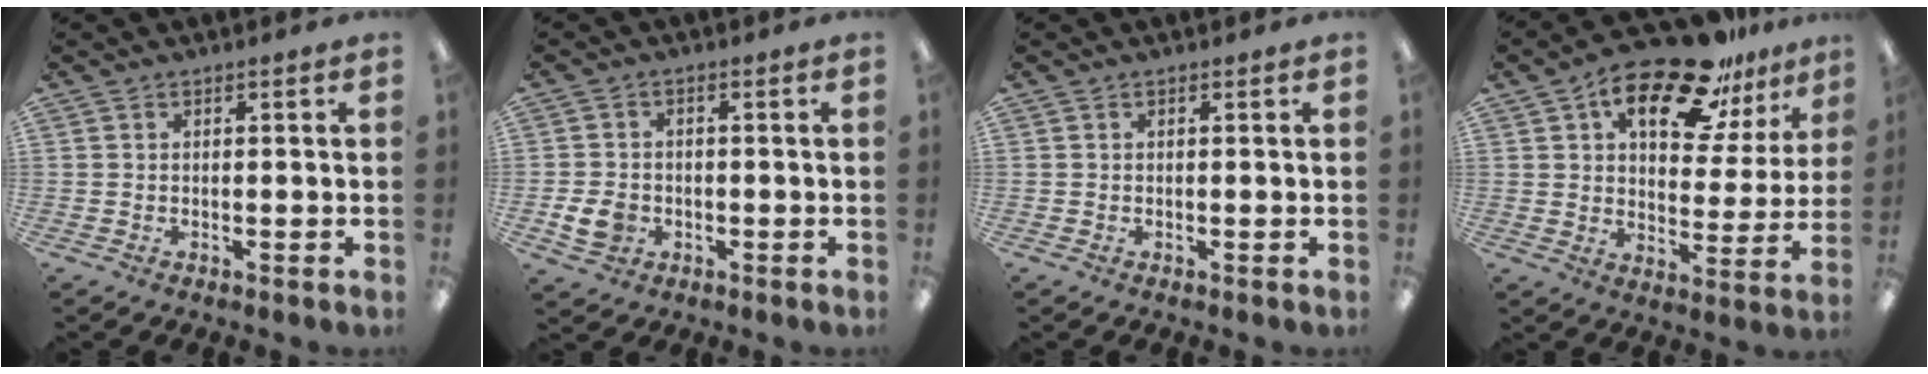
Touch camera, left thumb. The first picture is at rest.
{"total": 5.2, "force": [-1.5, 4.2, 2.6], "torque": [-0.045, 0.003, -0.026]}
{"total": 0.0}
{"total": 18.7, "force": [12.7, 8.0, 11.2], "torque": [-0.175, -0.071, 0.212]}